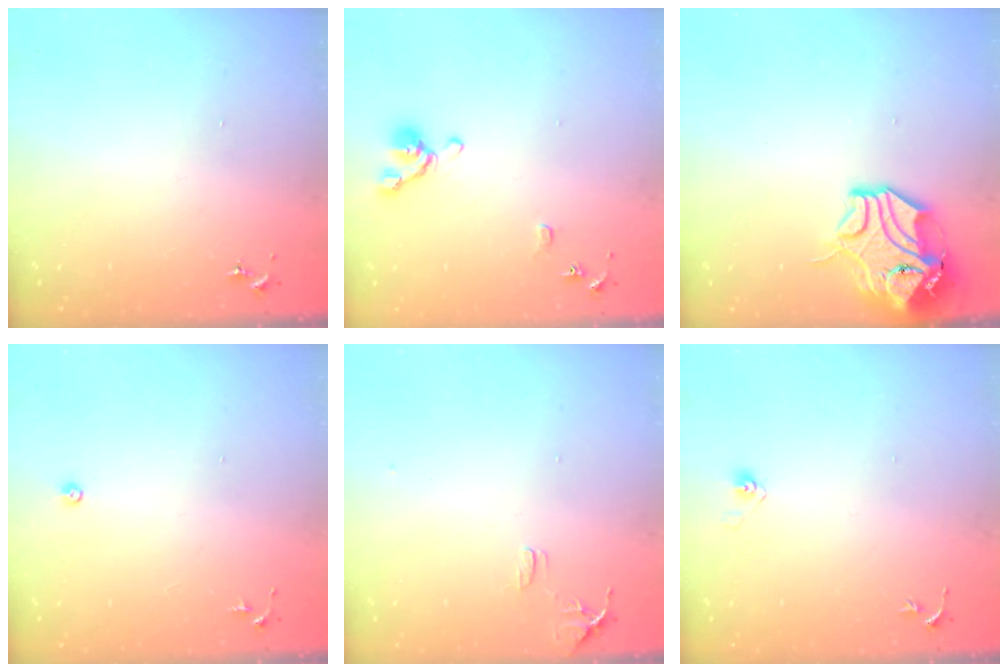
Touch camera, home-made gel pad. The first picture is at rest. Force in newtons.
{"total": 9.9, "press": 9.8, "slide": 1.3}
{"total": 13.7, "press": 13.5, "slide": 1.8}
{"total": 3.4, "press": 3.3, "slide": 0.7}
{"total": 7.7, "press": 7.7, "slide": 0.7}
{"total": 3.6, "press": 3.0, "slide": 2.1}